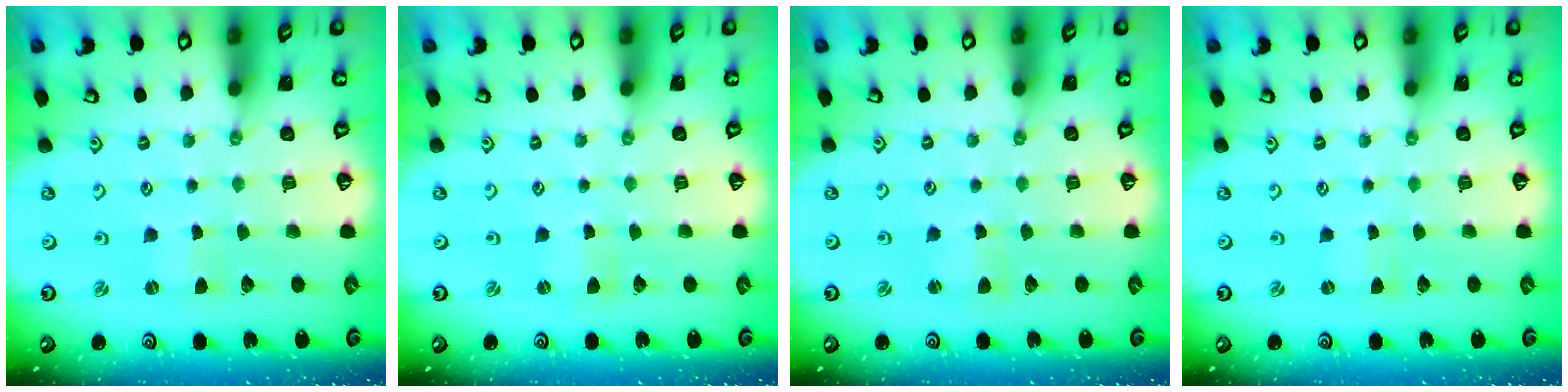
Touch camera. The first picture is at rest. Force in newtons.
{"total": 0.0}
{"total": 1.7, "press": 1.7, "slide": 0.3}
{"total": 0.0}